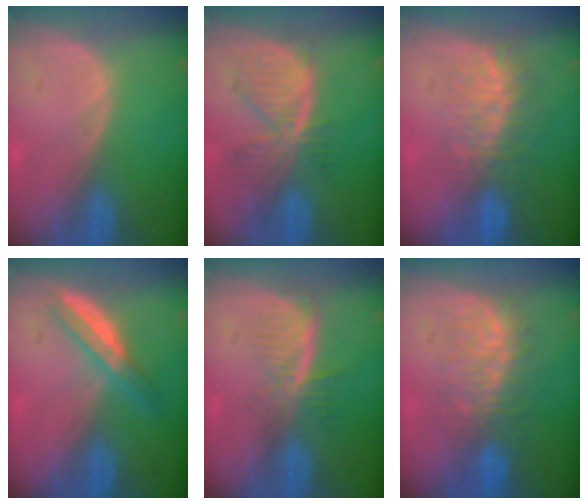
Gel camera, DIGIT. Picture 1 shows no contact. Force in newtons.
{"total": 7.6, "press": 6.7, "slide": 3.7}
{"total": 8.0, "press": 7.4, "slide": 3.0}
{"total": 5.3, "press": 4.6, "slide": 2.6}
{"total": 5.9, "press": 5.1, "slide": 3.0}
{"total": 7.8, "press": 7.6, "slide": 1.3}